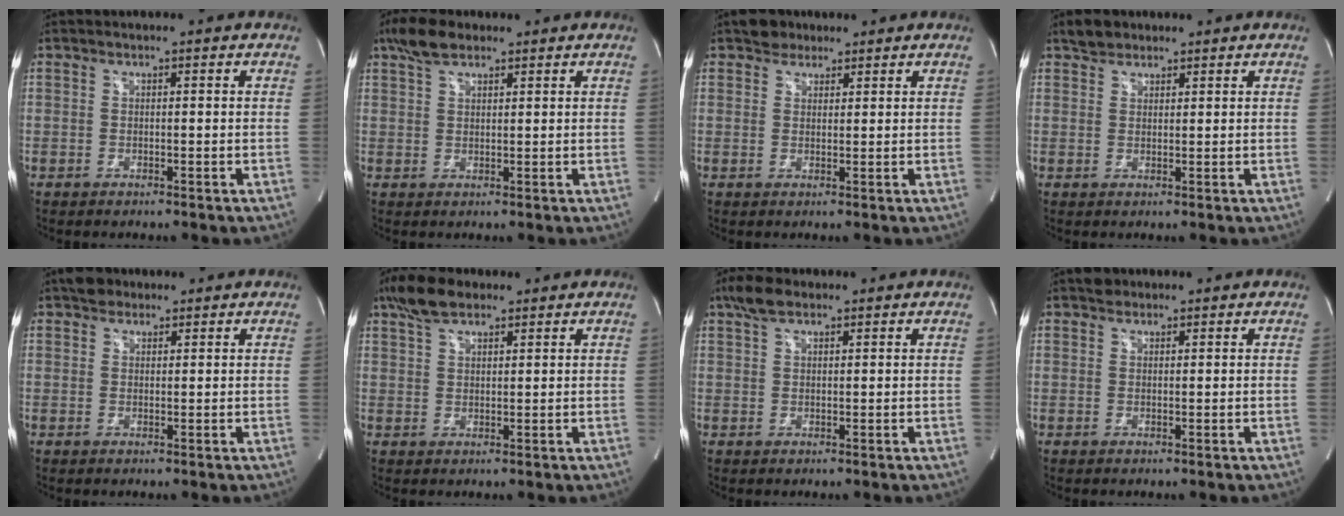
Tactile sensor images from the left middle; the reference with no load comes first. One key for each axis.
{"total": 4.9, "fx": 3.6, "fy": 2.0, "fz": 2.8, "tx": -0.064, "ty": 0.019, "tz": 0.071}
{"total": 2.9, "fx": 2.2, "fy": 1.9, "fz": 0.4, "tx": -0.007, "ty": 0.014, "tz": 0.034}
{"total": 2.7, "fx": 2.1, "fy": 1.6, "fz": 0.5, "tx": -0.013, "ty": 0.013, "tz": 0.036}
{"total": 2.8, "fx": 2.1, "fy": 1.8, "fz": 0.7, "tx": -0.014, "ty": 0.017, "tz": 0.033}
{"total": 6.1, "fx": 4.4, "fy": 2.4, "fz": 3.4, "tx": -0.075, "ty": 0.022, "tz": 0.086}
{"total": 3.9, "fx": 2.7, "fy": 1.6, "fz": 2.2, "tx": -0.053, "ty": 0.018, "tz": 0.055}
{"total": 1.6, "fx": 1.2, "fy": 1.0, "fz": 0.2, "tx": -0.004, "ty": 0.011, "tz": 0.017}